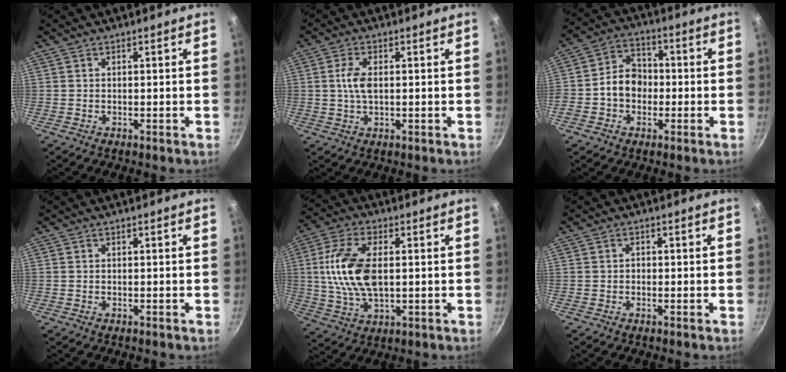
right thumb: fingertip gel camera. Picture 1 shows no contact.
{"total": 4.2, "force": [0.5, 2.1, 3.7], "torque": [-0.075, 0.005, 0.007]}
{"total": 8.3, "force": [-1.3, 6.7, 4.7], "torque": [-0.041, 0.025, -0.033]}
{"total": 0.0}
{"total": 13.4, "force": [1.3, 7.0, 11.3], "torque": [-0.218, 0.006, 0.023]}
{"total": 0.7, "force": [-0.1, 0.7, 0.2], "torque": [-0.002, 0.002, -0.003]}